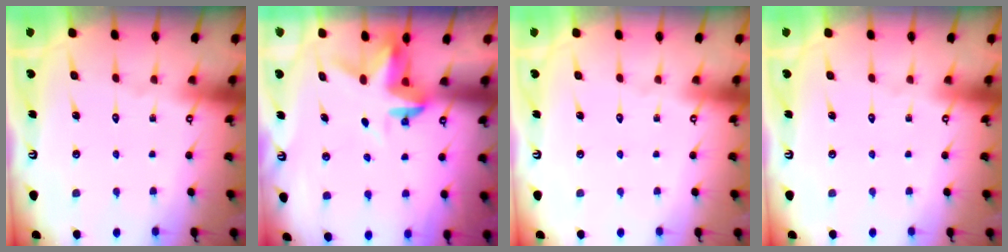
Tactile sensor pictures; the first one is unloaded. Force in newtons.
{"total": 3.6, "press": 3.6, "slide": 0.3}
{"total": 0.0}
{"total": 0.0}